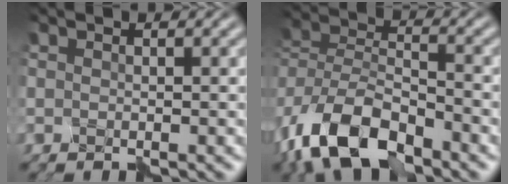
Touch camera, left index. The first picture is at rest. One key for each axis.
{"total": 10.8, "fx": -6.7, "fy": 5.2, "fz": 6.7, "tx": -0.134, "ty": -0.006, "tz": -0.138}